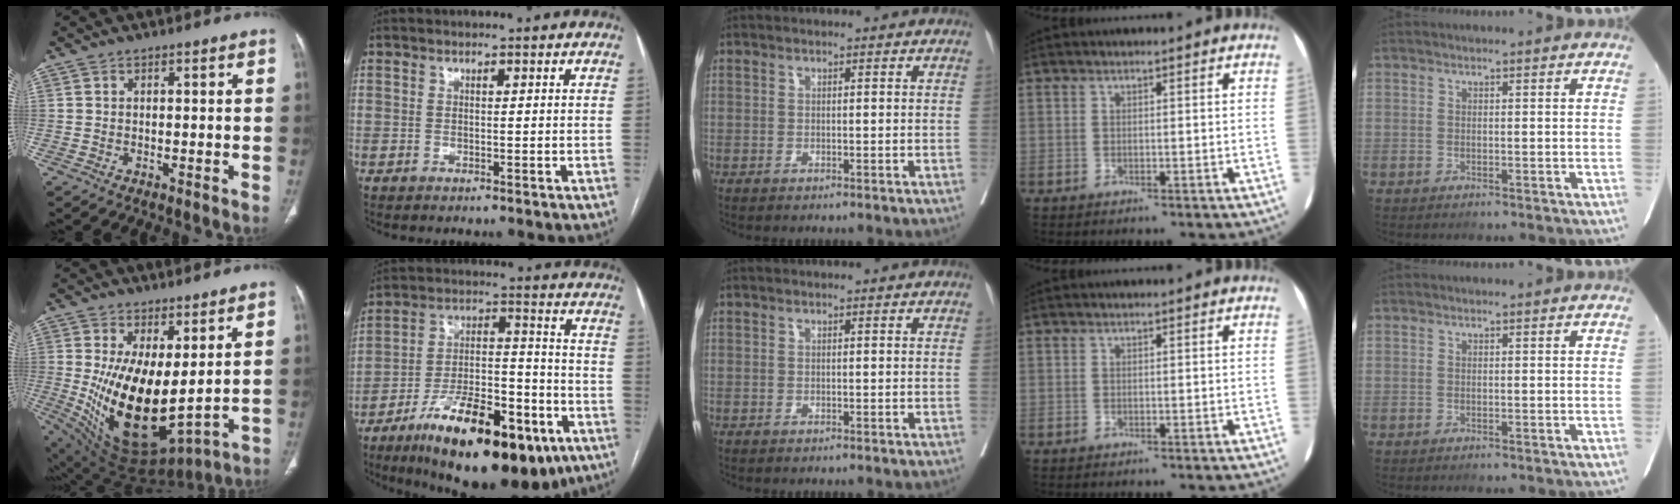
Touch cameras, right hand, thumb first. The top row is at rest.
{"thumb": {"total": 17.9, "force": [2.0, 8.4, 15.6], "torque": [-0.274, -0.043, 0.067]}, "index": {"total": 23.4, "force": [-13.6, 8.5, 17.0], "torque": [-0.244, 0.024, -0.211]}}